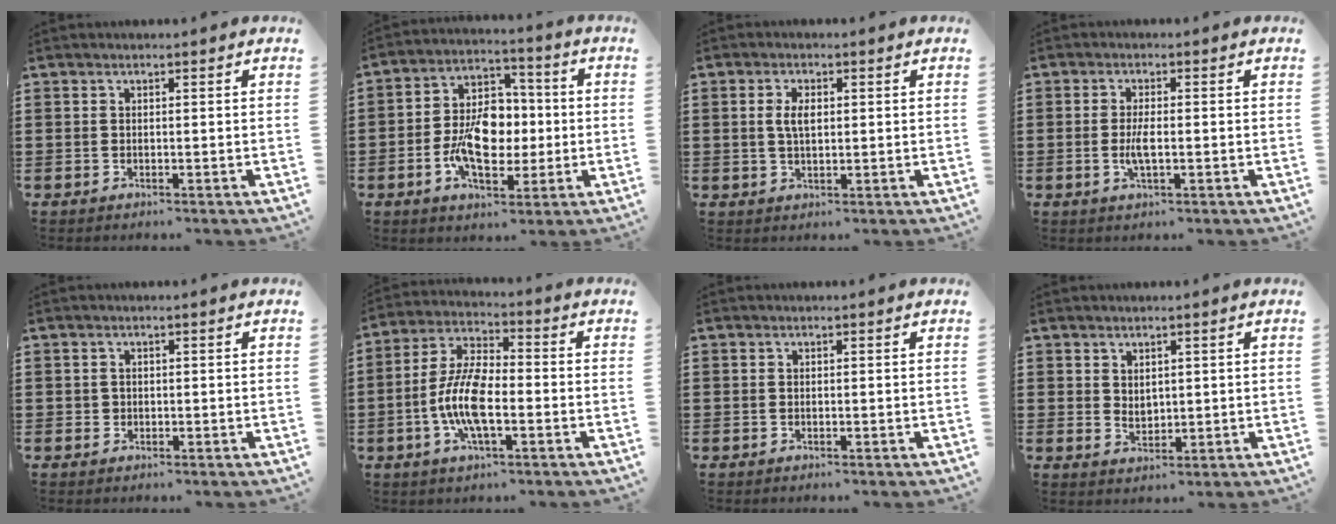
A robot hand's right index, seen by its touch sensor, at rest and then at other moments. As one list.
[{"total": 9.9, "force": [-1.5, 6.2, 7.6], "torque": [-0.155, 0.002, -0.036]}, {"total": 3.2, "force": [0.5, 1.5, 2.8], "torque": [-0.058, 0.007, 0.008]}, {"total": 3.2, "force": [-0.6, 1.0, 3.0], "torque": [-0.067, -0.003, -0.016]}, {"total": 0.8, "force": [0.2, 0.7, 0.2], "torque": [-0.004, 0.005, 0.003]}, {"total": 9.6, "force": [-2.3, 3.7, 8.5], "torque": [-0.199, -0.010, -0.051]}, {"total": 0.0}, {"total": 2.0, "force": [1.5, 1.3, 0.6], "torque": [-0.015, 0.005, 0.028]}]